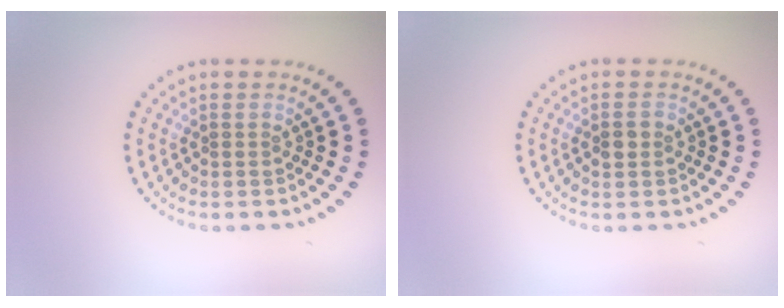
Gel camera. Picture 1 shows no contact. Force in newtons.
{"total": 1.1, "press": 1.1, "slide": 0.1}